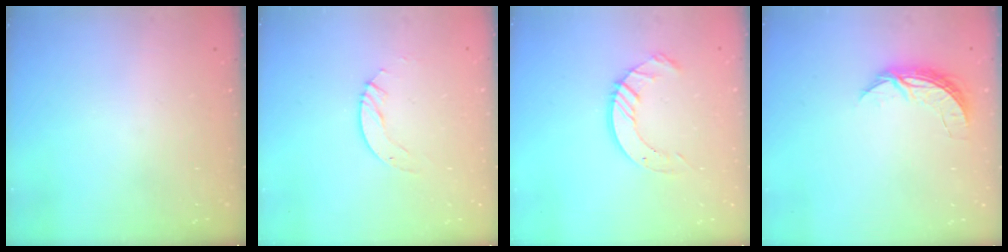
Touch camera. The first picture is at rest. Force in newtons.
{"total": 3.0, "press": 3.0, "slide": 0.2}
{"total": 8.8, "press": 8.8, "slide": 0.9}
{"total": 6.5, "press": 6.5, "slide": 0.5}